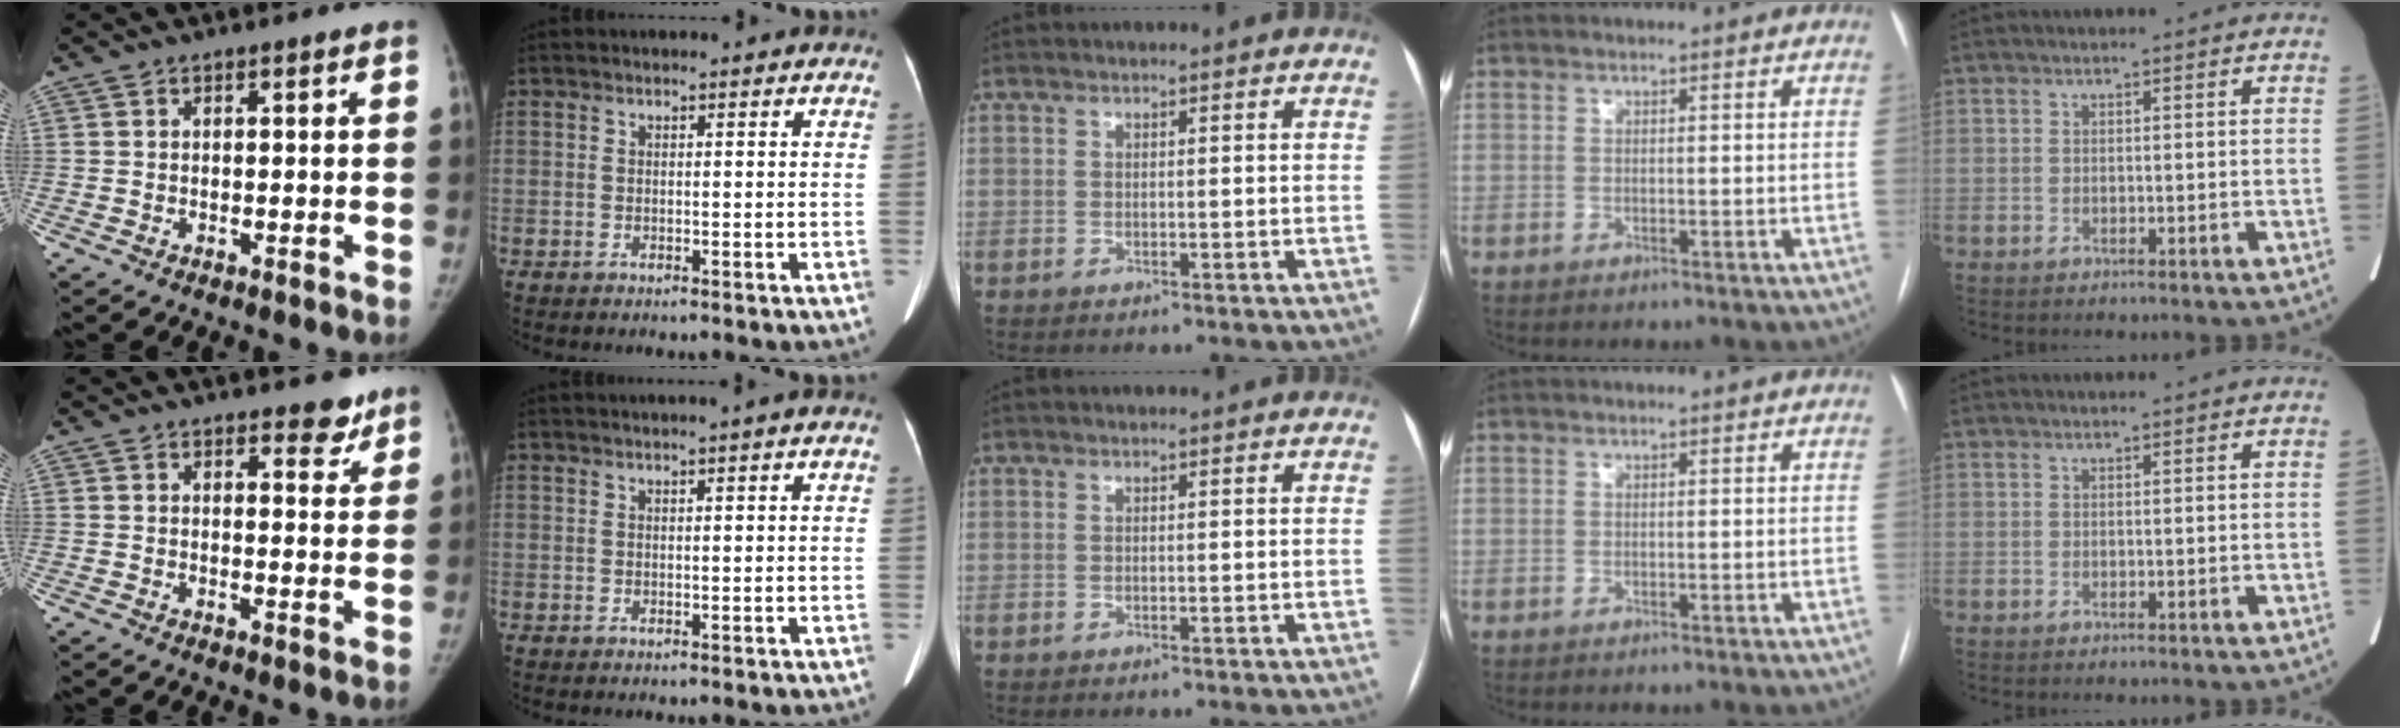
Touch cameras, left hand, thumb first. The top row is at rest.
{"thumb": {"total": 3.9, "force": [3.0, 1.9, 1.7], "torque": [0.010, -0.019, 0.039]}, "index": {"total": 0.8, "force": [0.3, -0.2, 0.8], "torque": [-0.013, 0.004, 0.008]}}